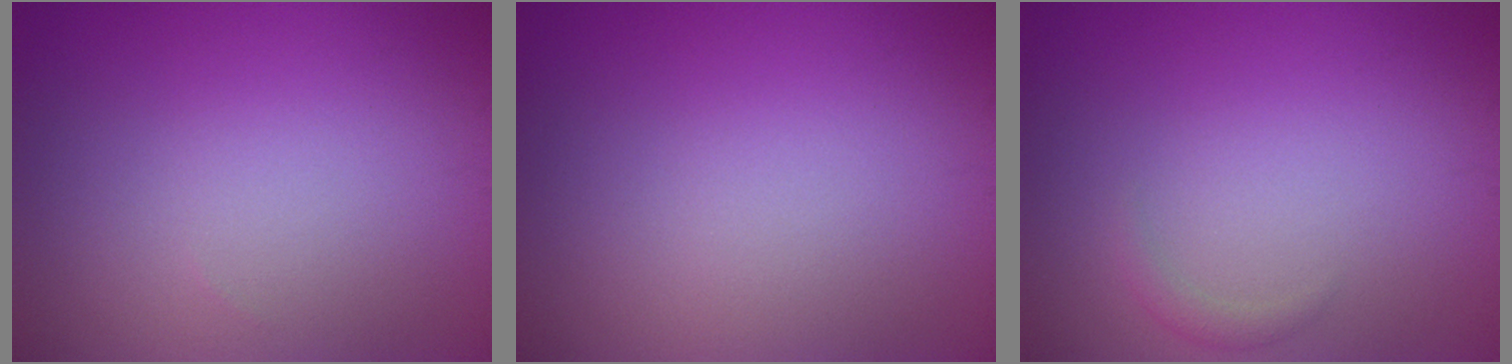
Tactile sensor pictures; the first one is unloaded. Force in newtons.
{"total": 0.0}
{"total": 0.8, "press": 0.8, "slide": 0.1}